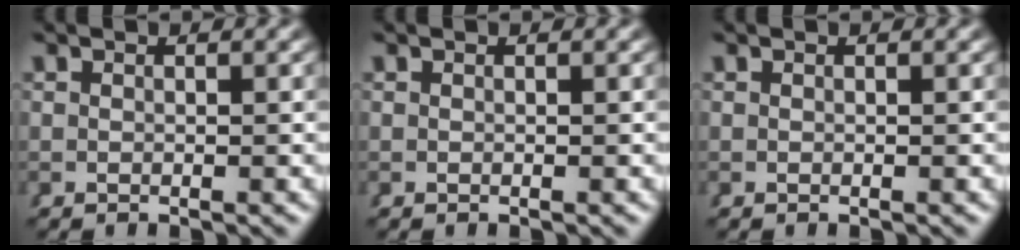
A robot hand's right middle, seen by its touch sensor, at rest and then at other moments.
{"total": 0.0}
{"total": 0.0}